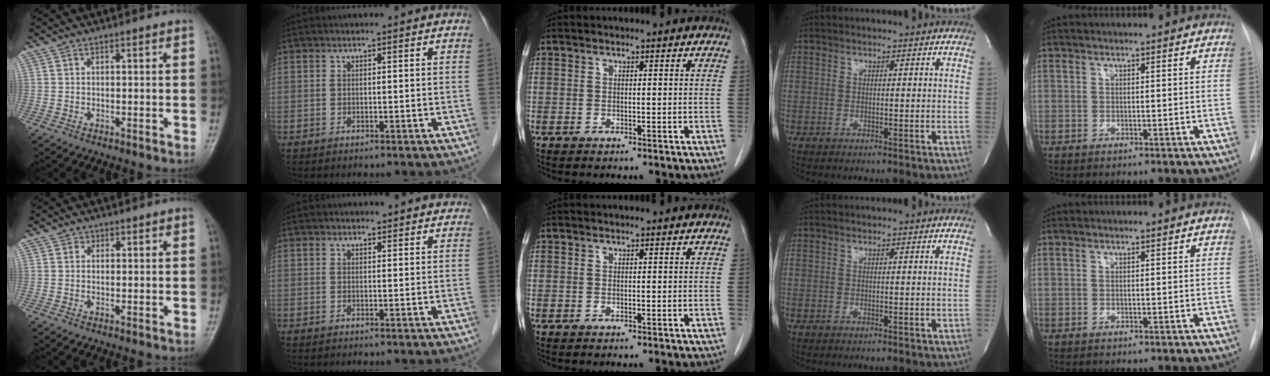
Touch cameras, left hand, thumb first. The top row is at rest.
{"thumb": {"total": 0.8, "force": [0.3, 0.7, -0.1], "torque": [0.013, -0.001, 0.003]}, "index": {"total": 3.5, "force": [3.4, 0.9, 0.4], "torque": [-0.006, 0.007, 0.031]}}